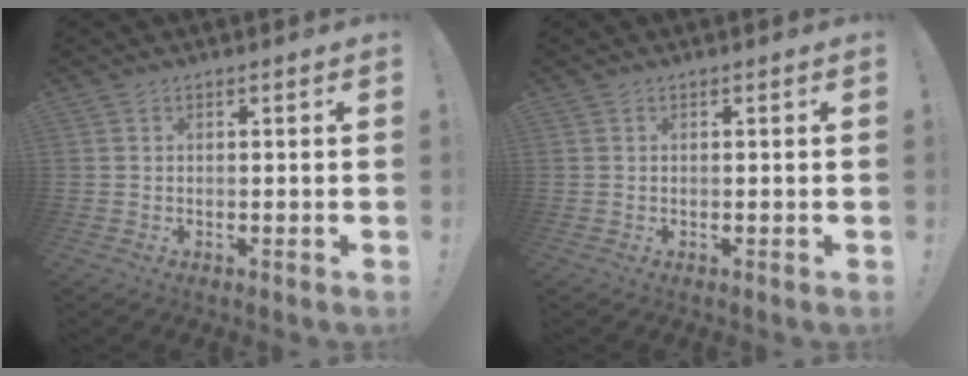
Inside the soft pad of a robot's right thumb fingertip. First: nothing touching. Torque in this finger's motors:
{"motor_torque": [0.00, 0.00, 0.00, 0.00, 0.00]}